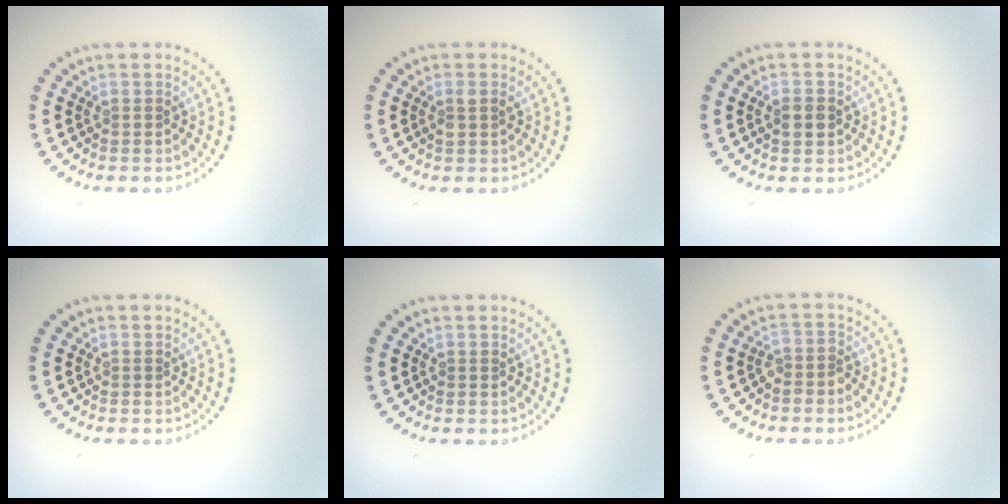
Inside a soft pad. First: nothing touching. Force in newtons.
{"total": 1.2, "press": 1.1, "slide": 0.5}
{"total": 2.0, "press": 2.0, "slide": 0.2}
{"total": 0.0}
{"total": 0.0}
{"total": 1.7, "press": 1.4, "slide": 0.9}